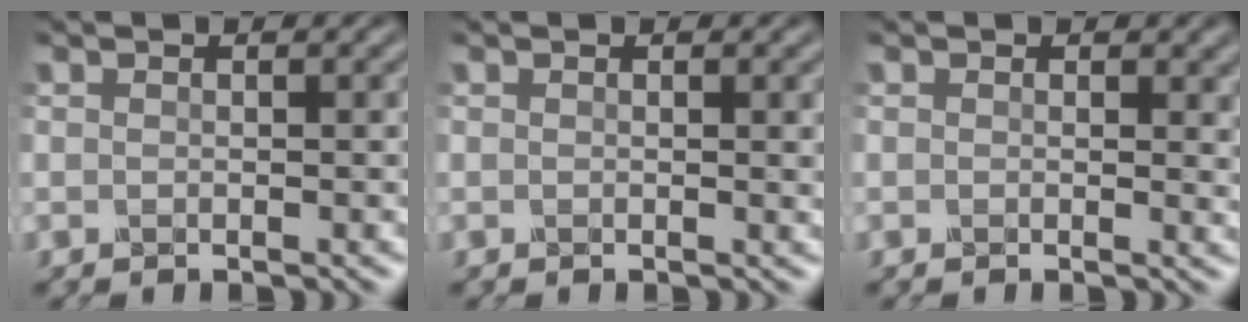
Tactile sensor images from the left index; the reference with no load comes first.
{"total": 0.7, "force": [0.1, 0.1, 0.7], "torque": [-0.014, -0.005, 0.000]}
{"total": 2.1, "force": [0.2, 1.0, 1.8], "torque": [-0.033, -0.006, 0.001]}